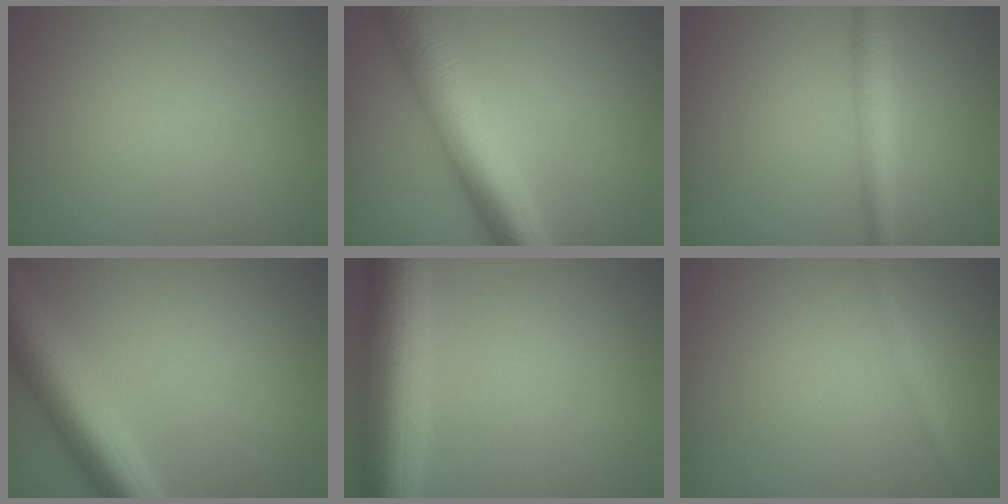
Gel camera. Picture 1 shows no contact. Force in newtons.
{"total": 9.0, "press": 9.0, "slide": 0.2}
{"total": 2.7, "press": 2.7, "slide": 0.1}
{"total": 7.7, "press": 7.7, "slide": 0.2}
{"total": 8.9, "press": 8.9, "slide": 0.2}
{"total": 1.5, "press": 1.5, "slide": 0.0}